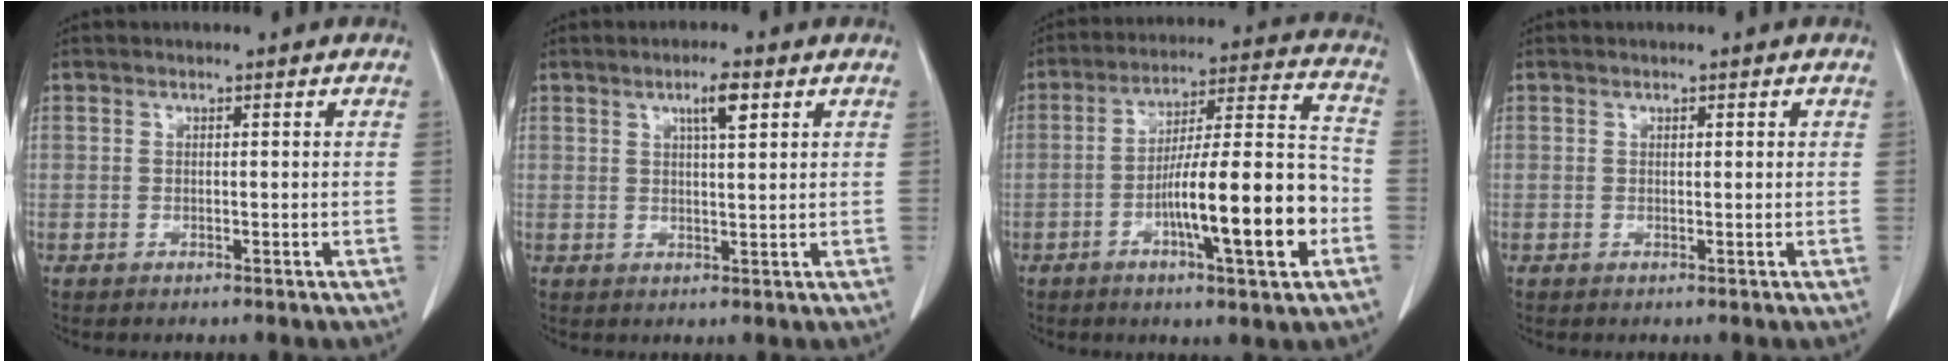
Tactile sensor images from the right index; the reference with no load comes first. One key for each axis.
{"total": 4.1, "fx": 2.2, "fy": 0.6, "fz": 3.4, "tx": -0.056, "ty": 0.000, "tz": 0.035}
{"total": 16.7, "fx": -5.2, "fy": 1.6, "fz": 15.8, "tx": -0.252, "ty": 0.010, "tz": -0.080}
{"total": 0.6, "fx": 0.3, "fy": 0.2, "fz": 0.4, "tx": -0.003, "ty": 0.000, "tz": 0.004}